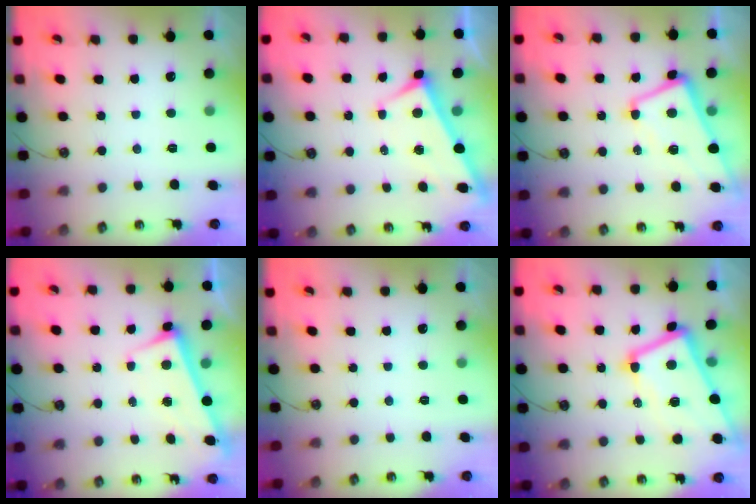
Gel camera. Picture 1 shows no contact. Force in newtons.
{"total": 3.4, "press": 3.3, "slide": 0.4}
{"total": 1.5, "press": 1.2, "slide": 0.8}
{"total": 2.9, "press": 2.8, "slide": 0.5}
{"total": 0.0}
{"total": 8.0, "press": 7.8, "slide": 1.9}